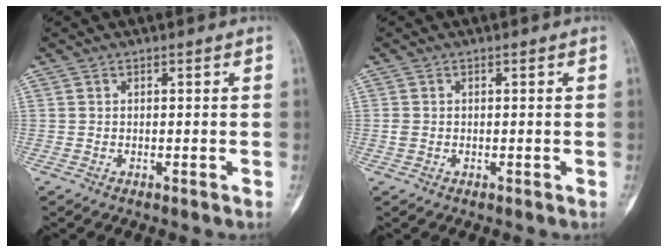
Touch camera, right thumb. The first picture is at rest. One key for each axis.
{"total": 1.0, "fx": -0.1, "fy": 0.8, "fz": 0.5, "tx": -0.015, "ty": 0.000, "tz": -0.001}